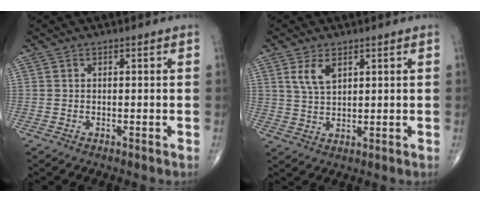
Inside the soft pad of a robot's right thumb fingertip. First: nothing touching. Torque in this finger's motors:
{"motor_torque": [0.04, 0.09, 0.54, 0.32, 0.12]}